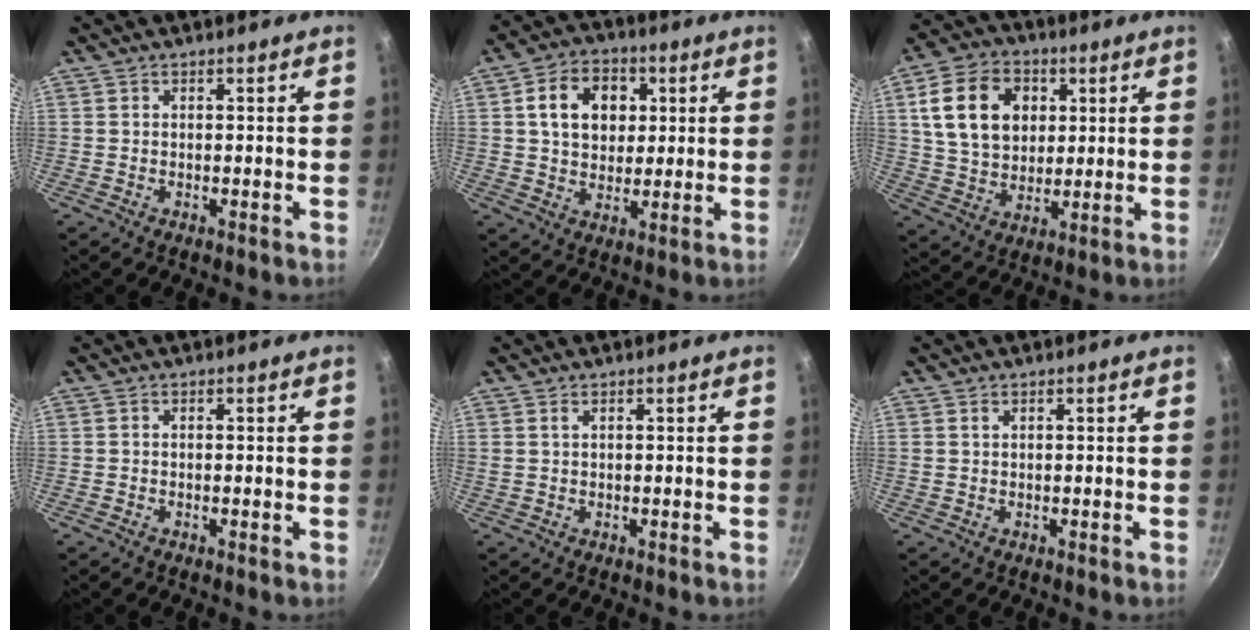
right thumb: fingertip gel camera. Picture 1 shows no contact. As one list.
[{"total": 11.4, "force": [2.9, 8.6, 6.8], "torque": [-0.088, 0.007, 0.041]}, {"total": 15.9, "force": [4.2, 11.8, 9.8], "torque": [-0.155, 0.000, 0.074]}, {"total": 0.0}, {"total": 0.7, "force": [0.4, 0.2, 0.5], "torque": [-0.010, 0.002, 0.009]}, {"total": 0.6, "force": [0.4, 0.3, 0.3], "torque": [-0.006, 0.001, 0.009]}]